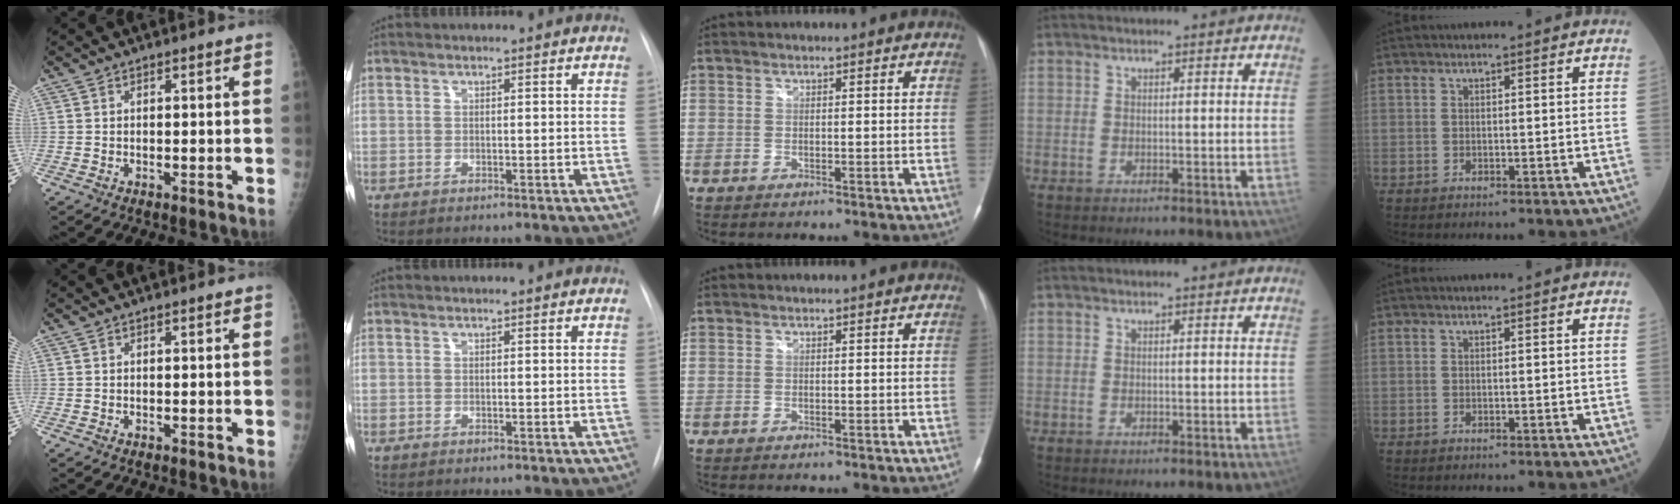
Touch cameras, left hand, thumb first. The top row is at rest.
{}